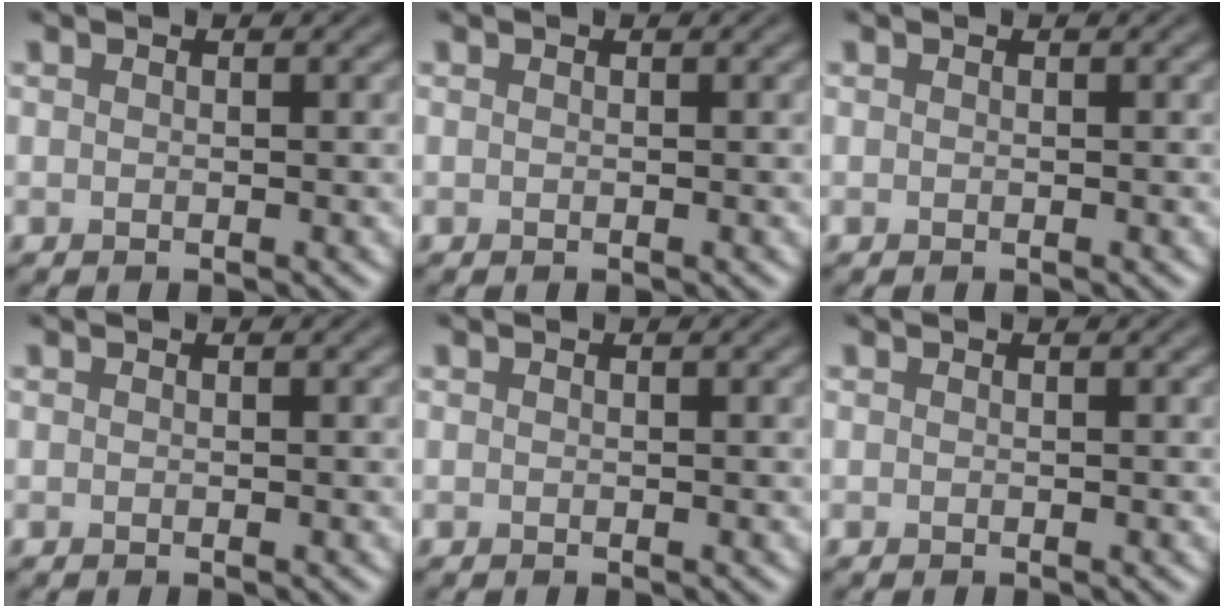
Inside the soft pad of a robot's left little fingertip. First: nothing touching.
{"total": 0.0}
{"total": 0.0}
{"total": 0.0}
{"total": 0.0}
{"total": 0.0}